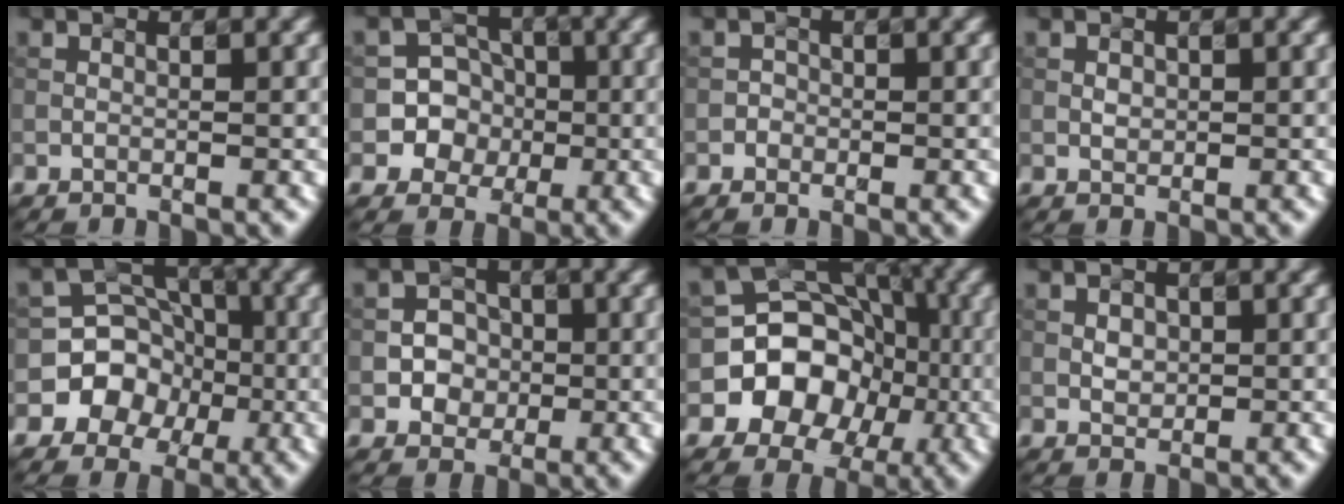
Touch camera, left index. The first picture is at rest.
{"total": 6.3, "force": [-1.3, 6.1, 1.1], "torque": [-0.002, 0.023, -0.041]}
{"total": 0.8, "force": [-0.3, 0.8, -0.1], "torque": [0.009, 0.000, -0.007]}
{"total": 0.7, "force": [0.1, 0.7, 0.3], "torque": [-0.005, 0.000, 0.003]}
{"total": 6.7, "force": [-2.3, 6.1, 1.2], "torque": [0.007, 0.013, -0.064]}
{"total": 2.8, "force": [-0.5, 2.5, 1.0], "torque": [0.000, -0.002, -0.017]}
{"total": 9.9, "force": [-2.6, 8.8, 3.7], "torque": [-0.046, 0.013, -0.073]}
{"total": 1.3, "force": [0.1, 1.1, 0.7], "torque": [-0.012, 0.000, 0.003]}